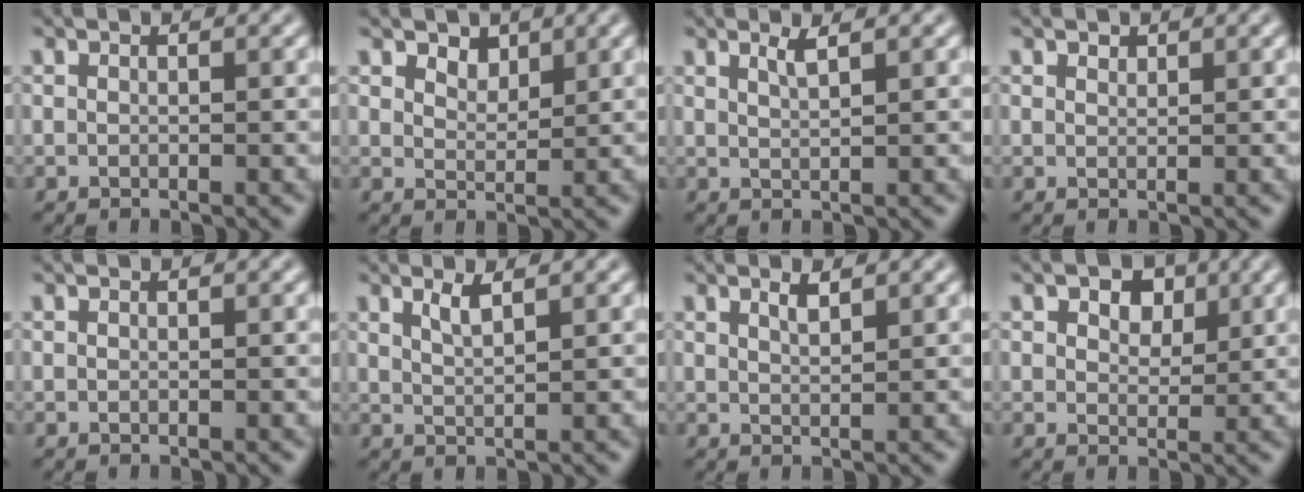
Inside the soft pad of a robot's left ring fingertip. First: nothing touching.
{"total": 1.9, "force": [1.4, 1.0, 0.7], "torque": [-0.013, -0.005, 0.022]}
{"total": 1.5, "force": [1.0, 0.4, 1.1], "torque": [-0.012, 0.001, 0.015]}
{"total": 0.8, "force": [0.7, 0.3, 0.1], "torque": [-0.002, -0.001, 0.014]}
{"total": 0.0}
{"total": 1.8, "force": [1.2, 0.5, 1.3], "torque": [-0.021, 0.000, 0.021]}
{"total": 1.4, "force": [1.1, 0.3, 0.9], "torque": [-0.014, 0.002, 0.018]}
{"total": 3.7, "force": [1.9, 2.4, 2.2], "torque": [-0.029, 0.005, 0.016]}